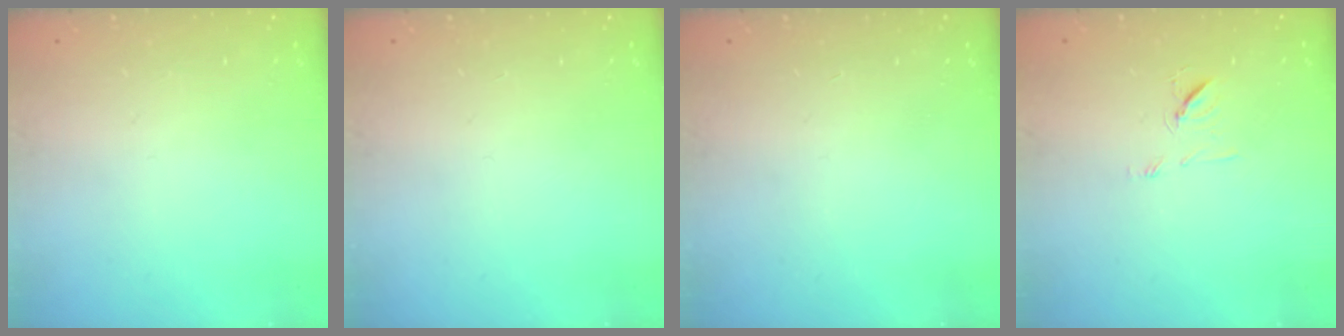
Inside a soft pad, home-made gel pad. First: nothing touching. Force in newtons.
{"total": 0.0}
{"total": 0.0}
{"total": 7.2, "press": 7.2, "slide": 0.8}